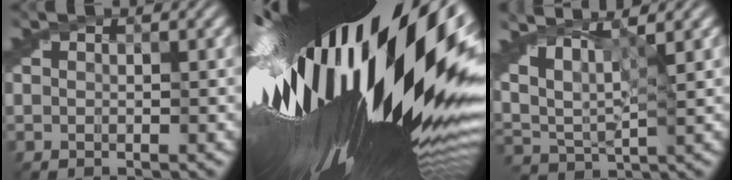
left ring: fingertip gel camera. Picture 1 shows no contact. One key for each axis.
{"total": 22.5, "fx": 2.3, "fy": 8.6, "fz": 20.7, "tx": -0.336, "ty": -0.053, "tz": 0.034}
{"total": 6.3, "fx": 4.3, "fy": 2.0, "fz": 4.2, "tx": -0.093, "ty": 0.012, "tz": 0.071}